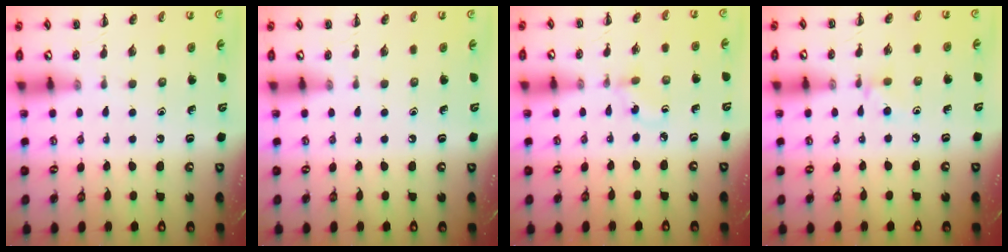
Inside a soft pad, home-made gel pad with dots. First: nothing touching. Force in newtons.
{"total": 0.0}
{"total": 2.1, "press": 1.9, "slide": 0.9}
{"total": 4.0, "press": 3.8, "slide": 1.5}